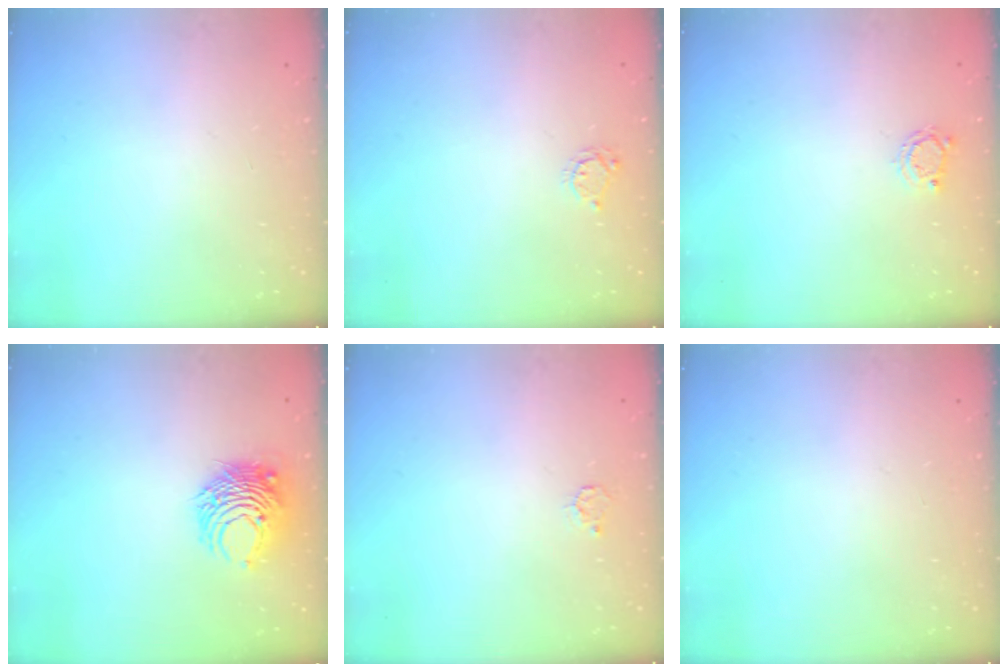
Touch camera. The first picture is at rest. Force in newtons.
{"total": 4.0, "press": 4.0, "slide": 0.4}
{"total": 2.8, "press": 2.7, "slide": 0.4}
{"total": 8.3, "press": 8.2, "slide": 0.6}
{"total": 3.6, "press": 3.6, "slide": 0.3}
{"total": 0.0}